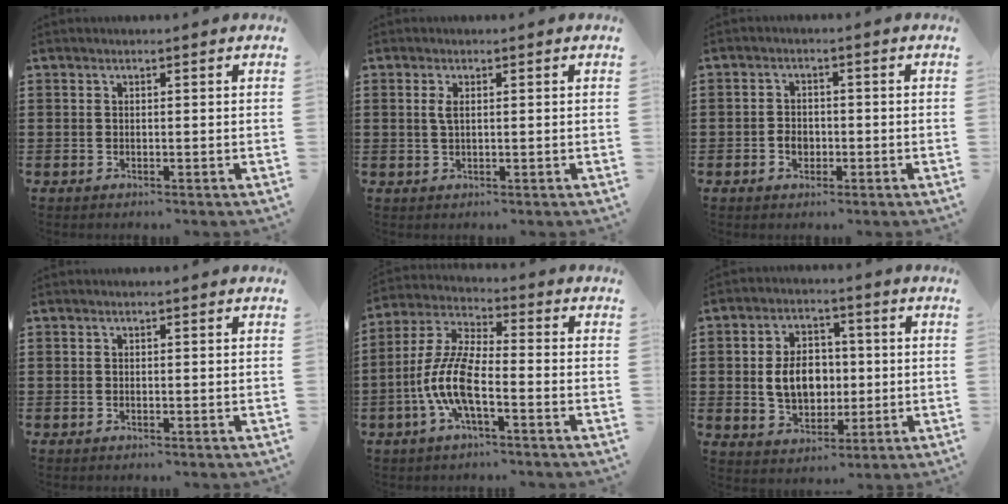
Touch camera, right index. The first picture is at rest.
{"total": 1.5, "force": [0.4, 0.5, 1.4], "torque": [-0.029, 0.003, 0.006]}
{"total": 2.3, "force": [-0.8, 1.6, 1.3], "torque": [-0.029, 0.000, -0.016]}
{"total": 0.0}
{"total": 9.0, "force": [-3.3, 2.7, 8.0], "torque": [-0.196, -0.014, -0.070]}
{"total": 7.5, "force": [-0.1, 5.5, 5.0], "torque": [-0.096, 0.008, -0.006]}